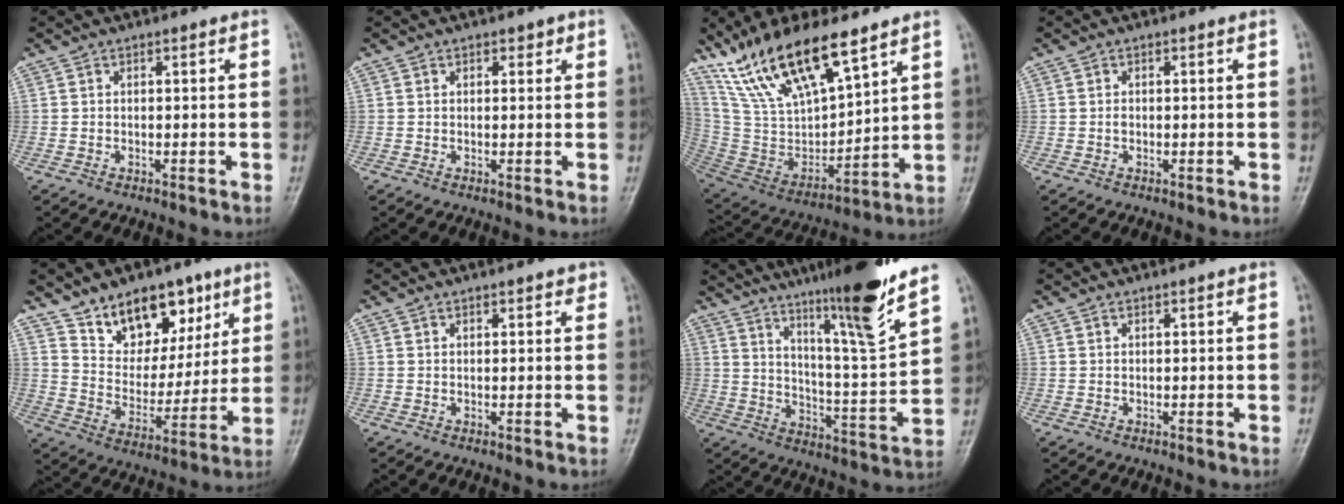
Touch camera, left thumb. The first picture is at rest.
{"total": 1.6, "force": [0.9, 1.0, 0.8], "torque": [0.003, -0.002, 0.009]}
{"total": 20.5, "force": [14.1, 7.1, 13.1], "torque": [-0.214, -0.059, 0.282]}
{"total": 0.6, "force": [-0.1, 0.5, 0.4], "torque": [-0.004, 0.001, -0.002]}
{"total": 15.9, "force": [9.9, 9.5, 8.1], "torque": [-0.076, -0.056, 0.173]}
{"total": 1.4, "force": [1.1, 0.7, 0.5], "torque": [0.005, -0.005, 0.011]}
{"total": 18.0, "force": [12.9, 0.1, 12.6], "torque": [-0.180, -0.076, 0.210]}
{"total": 0.0}